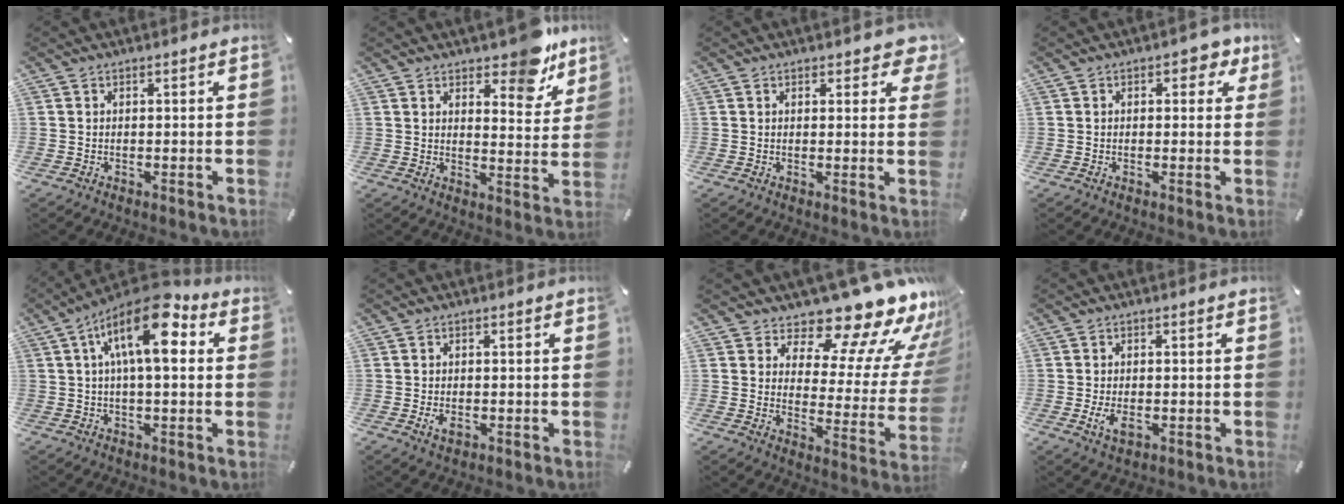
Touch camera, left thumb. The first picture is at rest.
{"total": 10.3, "force": [8.2, 4.5, 4.4], "torque": [-0.035, -0.066, 0.139]}
{"total": 3.7, "force": [2.2, 2.0, 2.1], "torque": [-0.015, -0.011, 0.034]}
{"total": 3.9, "force": [1.4, 2.5, 2.7], "torque": [-0.026, 0.000, 0.016]}
{"total": 14.6, "force": [5.0, 6.1, 12.3], "torque": [-0.198, -0.020, 0.083]}
{"total": 2.4, "force": [-0.6, 1.4, 1.8], "torque": [-0.047, -0.005, -0.014]}
{"total": 16.3, "force": [13.8, 5.4, 6.9], "torque": [-0.094, -0.130, 0.221]}
{"total": 3.9, "force": [-1.0, 2.1, 3.1], "torque": [-0.081, -0.006, -0.022]}